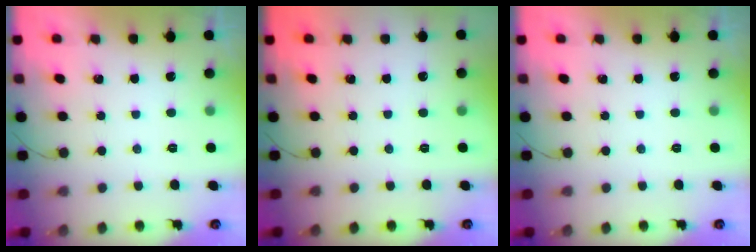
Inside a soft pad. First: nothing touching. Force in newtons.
{"total": 0.0}
{"total": 0.0}